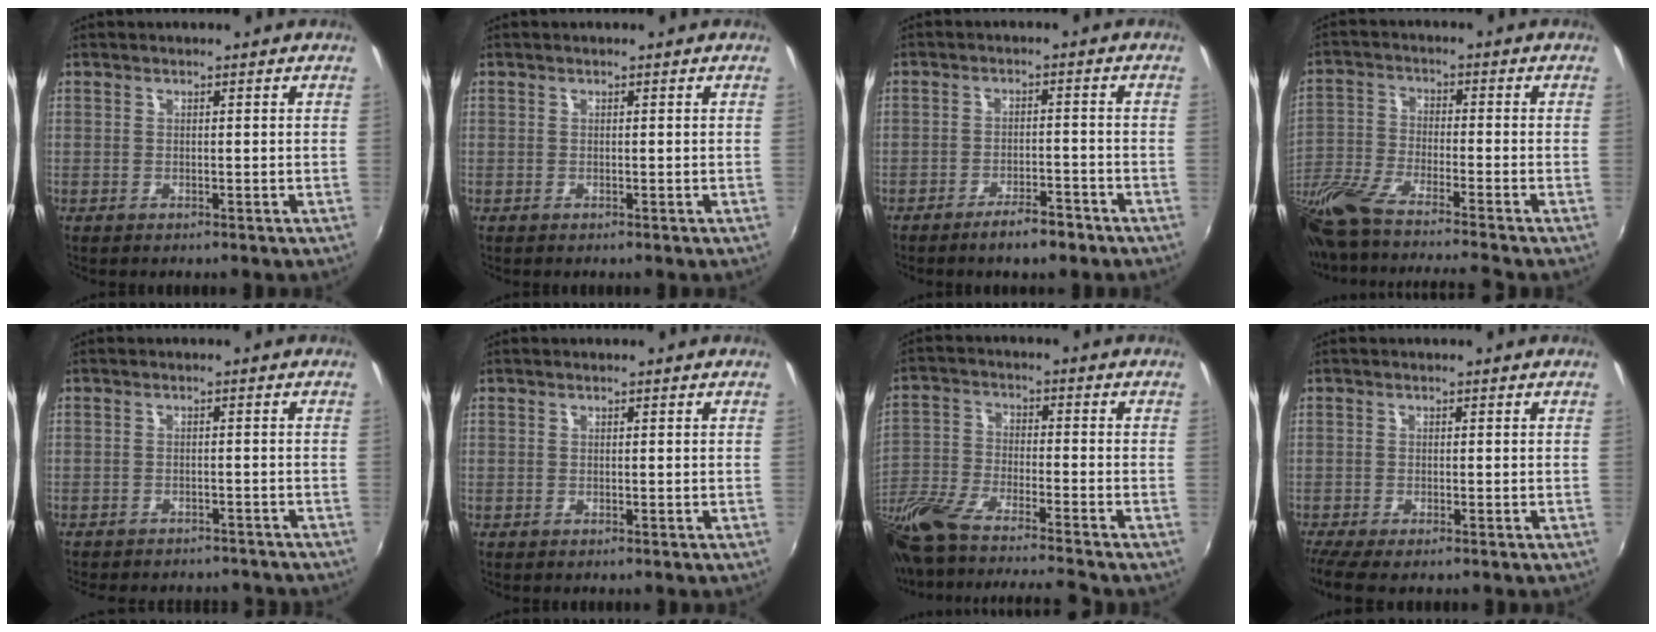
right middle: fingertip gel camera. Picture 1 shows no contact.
{"total": 0.0}
{"total": 5.2, "force": [-4.0, 1.3, 3.1], "torque": [-0.062, 0.001, -0.058]}
{"total": 18.3, "force": [-15.2, 0.8, 10.1], "torque": [-0.209, -0.062, -0.275]}
{"total": 10.8, "force": [-9.6, 3.3, 3.6], "torque": [-0.085, -0.008, -0.122]}
{"total": 0.0}
{"total": 20.1, "force": [-16.4, 1.8, 11.5], "torque": [-0.228, -0.061, -0.291]}
{"total": 3.5, "force": [-2.7, 0.0, 2.2], "torque": [-0.052, -0.018, -0.051]}